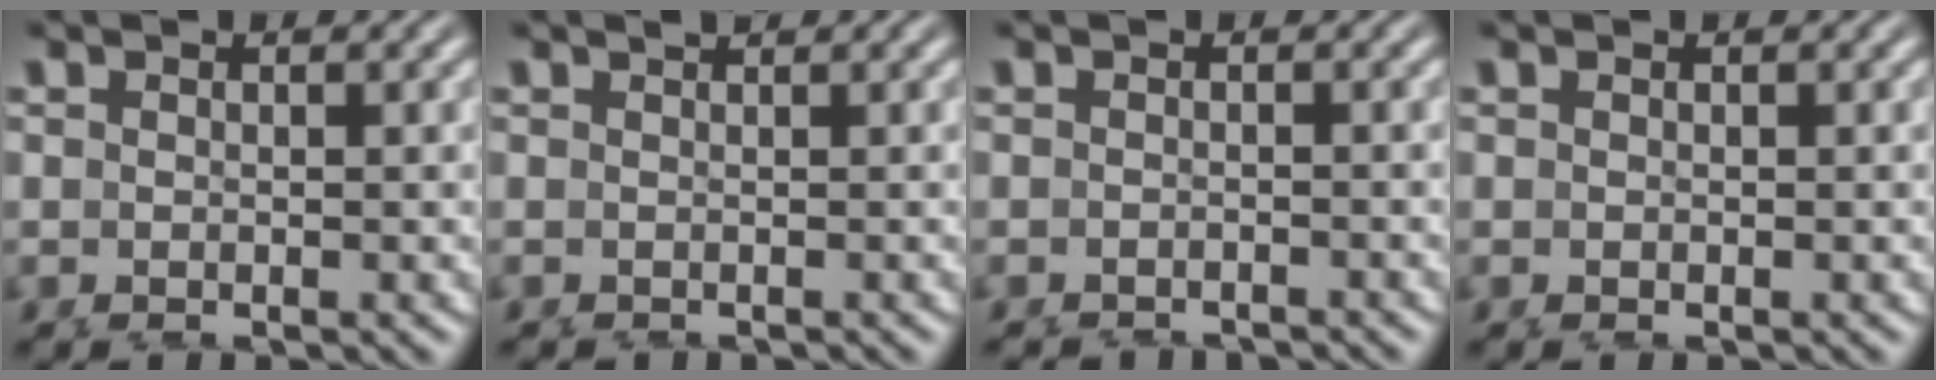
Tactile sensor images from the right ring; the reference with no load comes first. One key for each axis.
{"total": 0.7, "fx": -0.6, "fy": -0.3, "fz": -0.3, "tx": 0.003, "ty": -0.013, "tz": 0.003}
{"total": 3.8, "fx": -3.3, "fy": -1.6, "fz": -0.8, "tx": 0.024, "ty": -0.032, "tz": -0.034}
{"total": 0.0}